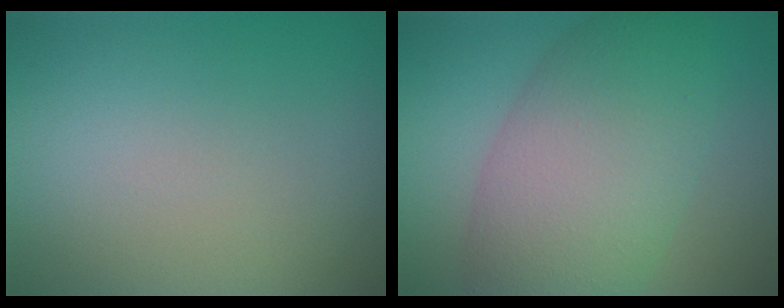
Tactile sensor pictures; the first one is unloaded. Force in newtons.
{"total": 9.6, "press": 9.6, "slide": 0.2}